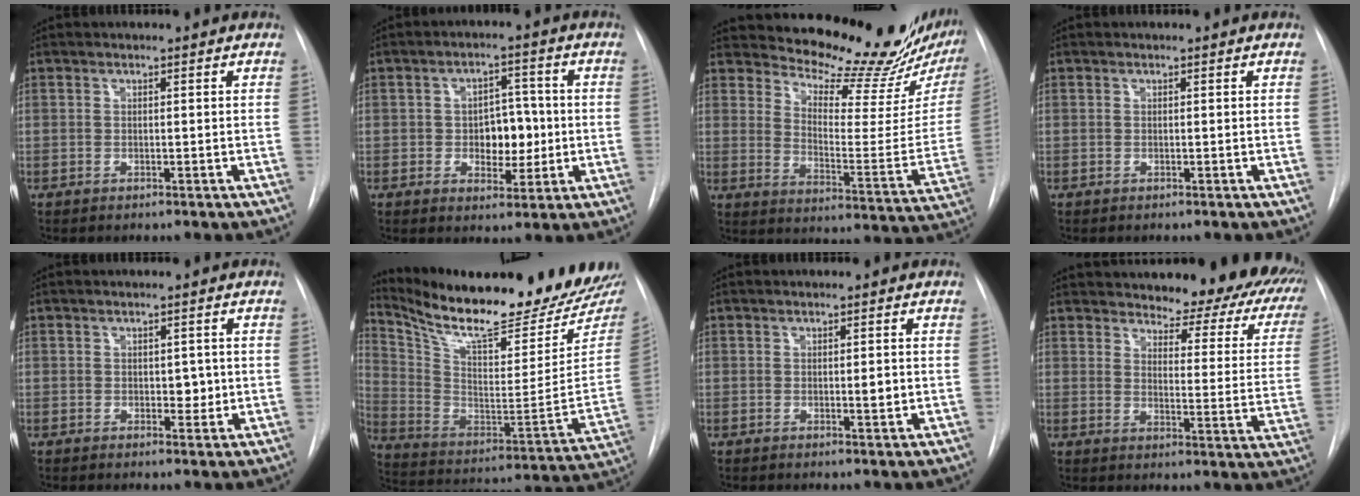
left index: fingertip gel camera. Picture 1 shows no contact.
{"total": 6.6, "force": [-0.9, 4.2, 5.0], "torque": [-0.066, 0.008, -0.008]}
{"total": 20.7, "force": [18.9, 3.5, 7.7], "torque": [-0.109, -0.104, 0.239]}
{"total": 0.0}
{"total": 2.5, "force": [-0.5, 1.6, 1.8], "torque": [-0.017, -0.007, -0.005]}
{"total": 26.1, "force": [22.8, 4.0, 12.0], "torque": [-0.213, -0.079, 0.331]}
{"total": 1.8, "force": [-0.6, 0.4, 1.7], "torque": [-0.025, -0.007, -0.008]}
{"total": 21.3, "force": [18.3, 5.8, 9.1], "torque": [-0.107, -0.056, 0.204]}